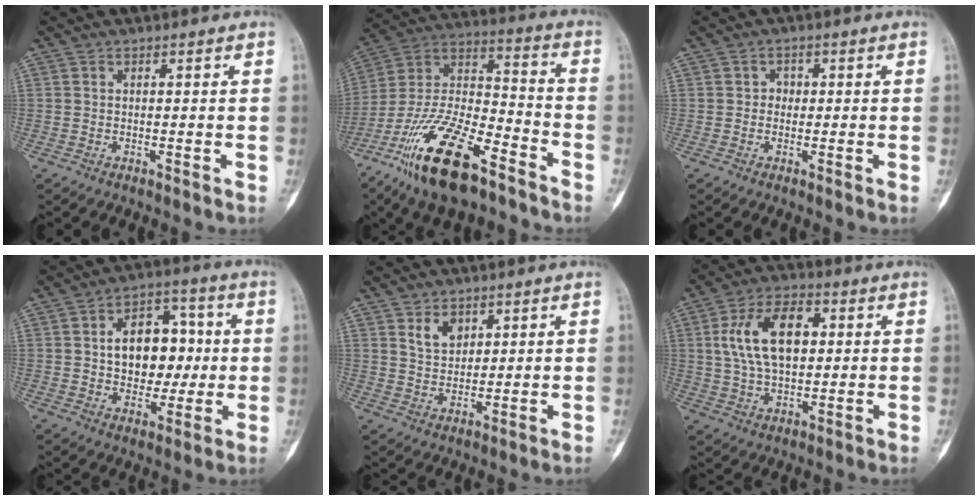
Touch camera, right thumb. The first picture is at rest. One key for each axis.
{"total": 23.0, "fx": -14.6, "fy": 8.7, "fz": 15.5, "tx": -0.313, "ty": 0.065, "tz": -0.267}
{"total": 1.9, "fx": -0.1, "fy": 1.8, "fz": 0.7, "tx": 0.010, "ty": 0.007, "tz": -0.006}
{"total": 13.9, "fx": 1.0, "fy": 9.8, "fz": 9.8, "tx": -0.097, "ty": 0.025, "tz": 0.017}
{"total": 5.0, "fx": 2.6, "fy": 3.5, "fz": 2.5, "tx": -0.019, "ty": -0.020, "tz": 0.050}
{"total": 14.2, "fx": 2.5, "fy": 8.5, "fz": 11.1, "tx": -0.180, "ty": 0.010, "tz": 0.043}